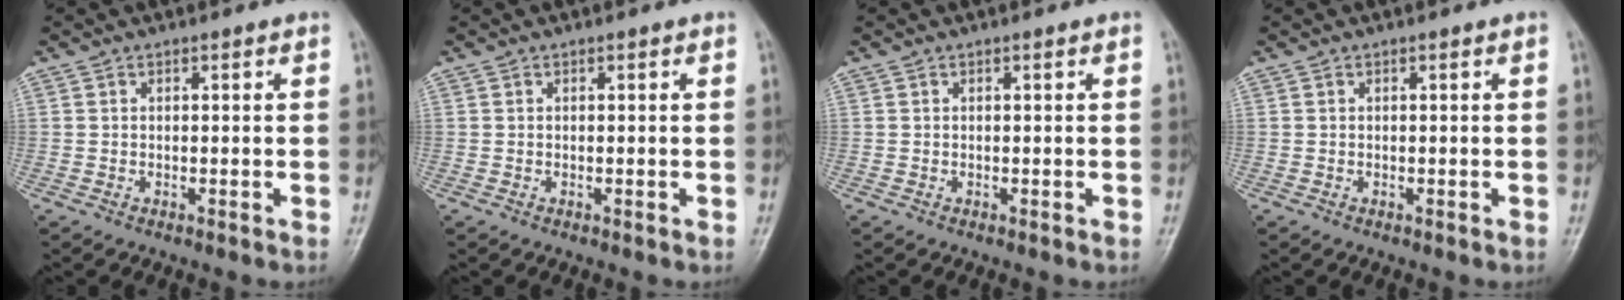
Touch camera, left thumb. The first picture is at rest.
{"total": 0.0}
{"total": 0.0}
{"total": 0.0}